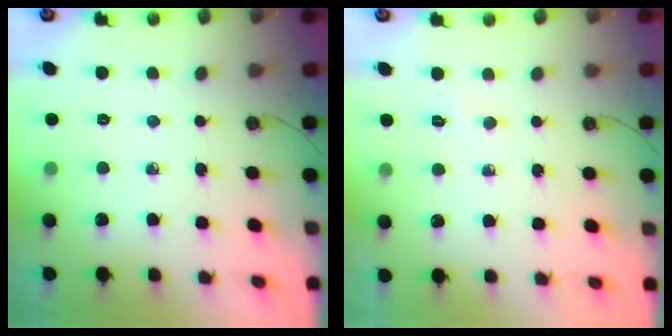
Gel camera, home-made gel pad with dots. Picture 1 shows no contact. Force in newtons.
{"total": 2.5, "press": 2.5, "slide": 0.3}